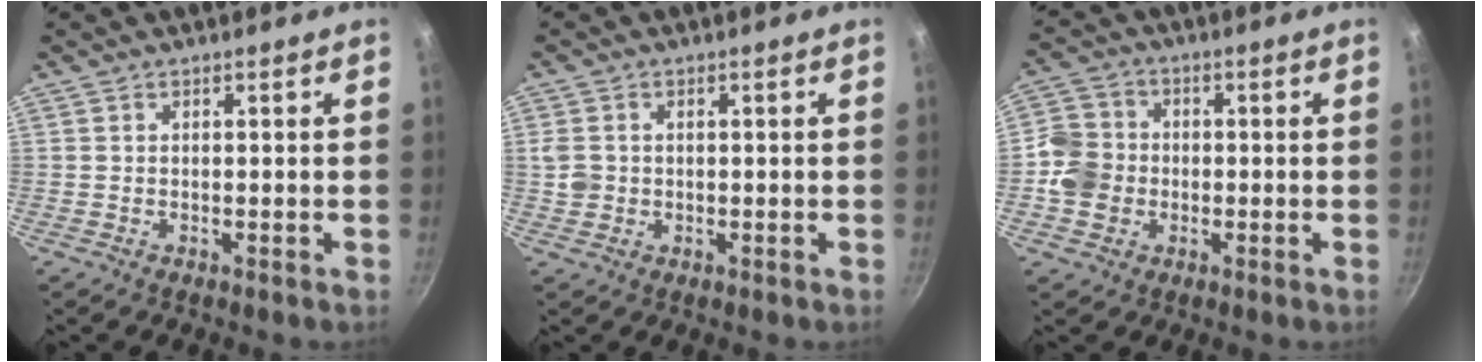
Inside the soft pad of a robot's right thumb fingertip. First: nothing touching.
{"total": 3.4, "force": [0.1, 3.0, 1.6], "torque": [-0.025, 0.002, 0.004]}
{"total": 7.6, "force": [-1.2, 6.9, 3.1], "torque": [-0.032, 0.014, -0.040]}